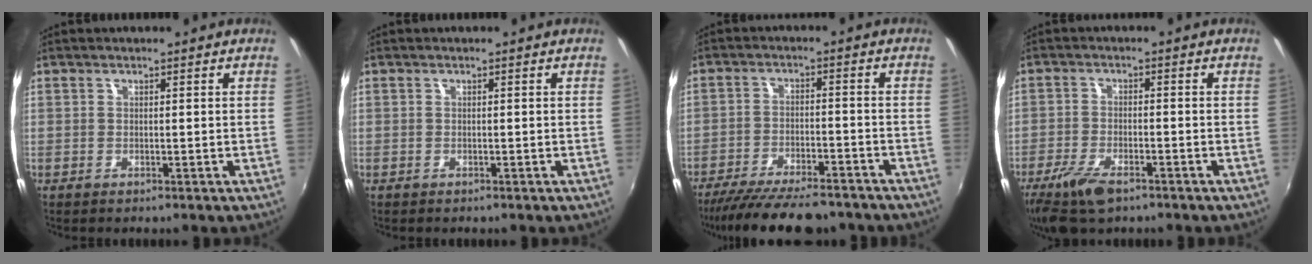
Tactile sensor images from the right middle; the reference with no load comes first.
{"total": 0.0}
{"total": 15.8, "force": [-13.5, 3.8, 7.4], "torque": [-0.151, -0.029, -0.206]}
{"total": 9.3, "force": [-6.1, 3.5, 6.0], "torque": [-0.148, -0.025, -0.116]}